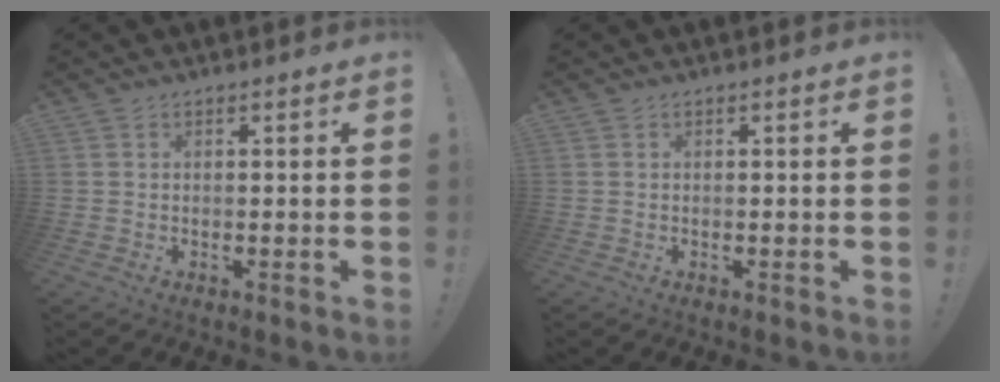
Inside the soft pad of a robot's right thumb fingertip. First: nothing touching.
{"total": 0.0}